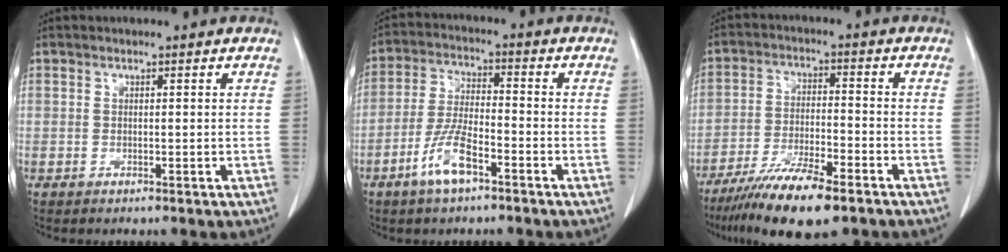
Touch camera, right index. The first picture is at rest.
{"total": 7.6, "force": [-4.4, 1.9, 6.0], "torque": [-0.125, -0.002, -0.085]}
{"total": 11.9, "force": [-8.6, 2.0, 8.0], "torque": [-0.139, -0.024, -0.149]}